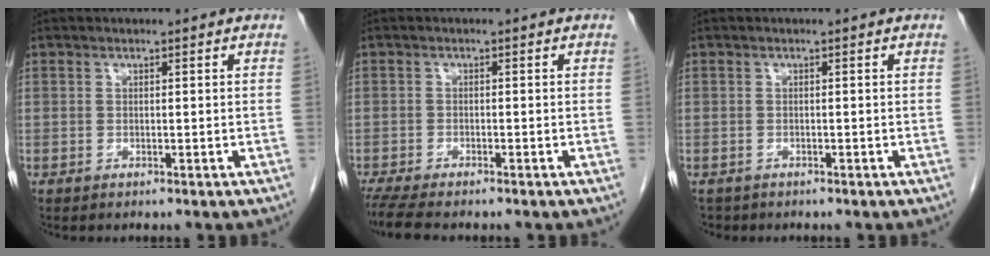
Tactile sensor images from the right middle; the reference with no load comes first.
{"total": 5.9, "force": [-4.9, 0.9, 3.1], "torque": [-0.056, -0.013, -0.080]}
{"total": 1.5, "force": [-1.2, 0.8, 0.1], "torque": [-0.011, -0.002, -0.020]}